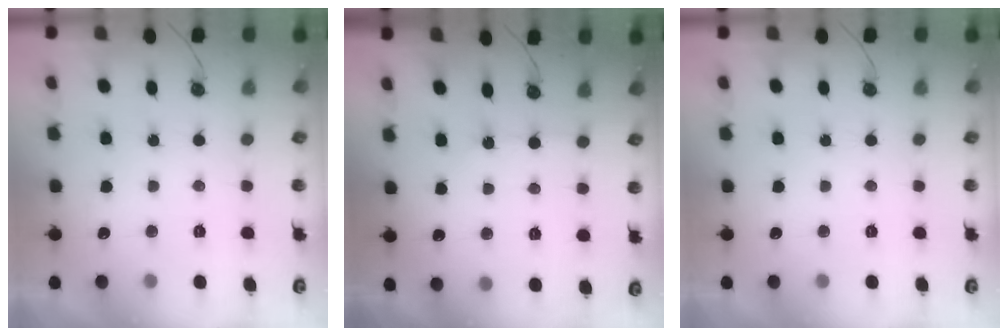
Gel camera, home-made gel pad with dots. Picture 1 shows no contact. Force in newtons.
{"total": 2.8, "press": 2.8, "slide": 0.4}
{"total": 0.0}